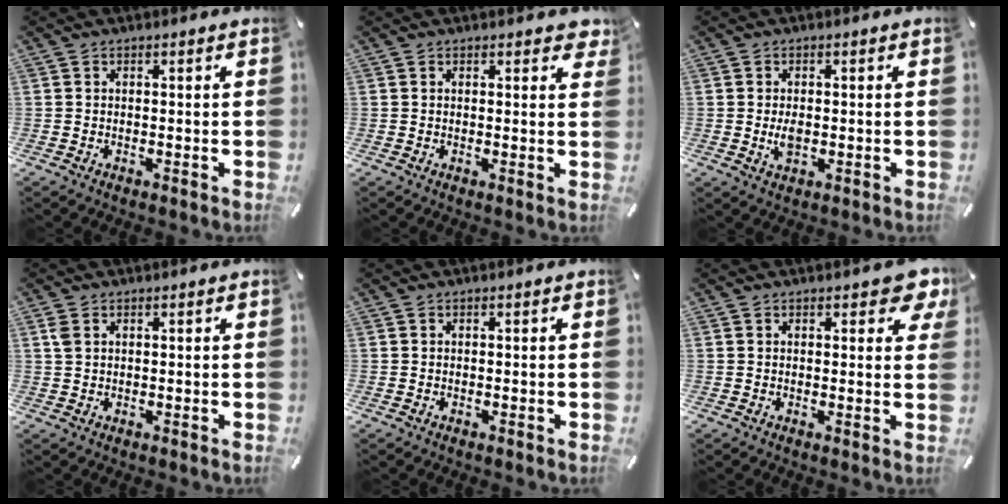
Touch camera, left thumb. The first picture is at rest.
{"total": 1.8, "force": [1.2, 0.9, 0.9], "torque": [0.003, -0.004, 0.016]}
{"total": 3.0, "force": [-0.3, 2.0, 2.2], "torque": [-0.041, -0.003, -0.007]}
{"total": 1.9, "force": [0.8, 1.4, 1.0], "torque": [-0.024, 0.004, 0.015]}
{"total": 0.0}
{"total": 5.6, "force": [3.2, 2.8, 3.6], "torque": [-0.038, -0.011, 0.051]}